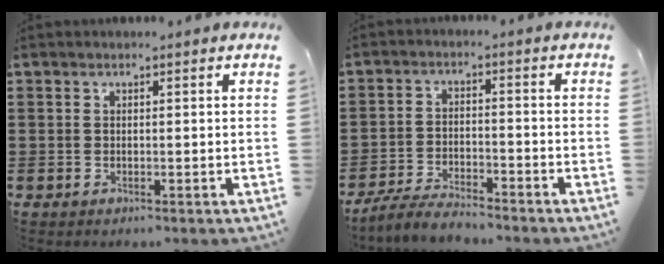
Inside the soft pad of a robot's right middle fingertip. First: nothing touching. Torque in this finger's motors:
{"motor_torque": [2.14, 0.00, 0.10, 0.07]}